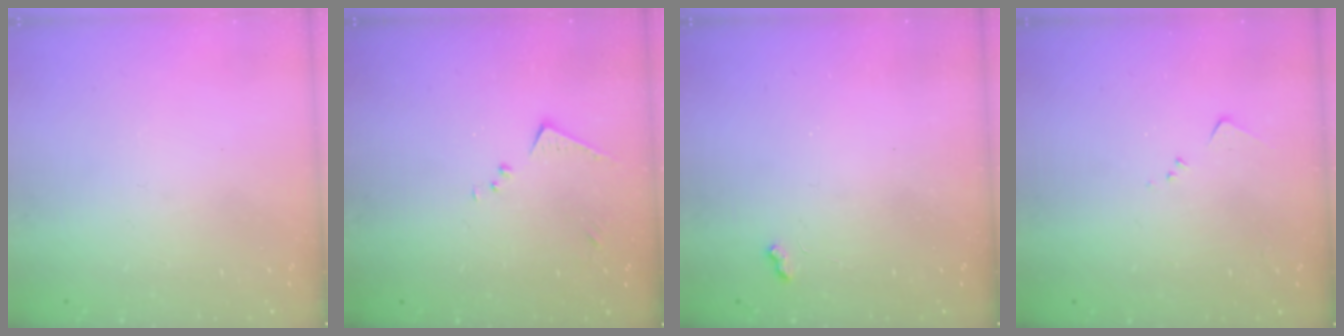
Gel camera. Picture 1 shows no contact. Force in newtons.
{"total": 8.3, "press": 8.3, "slide": 0.4}
{"total": 1.8, "press": 1.8, "slide": 0.4}
{"total": 3.6, "press": 3.5, "slide": 0.5}